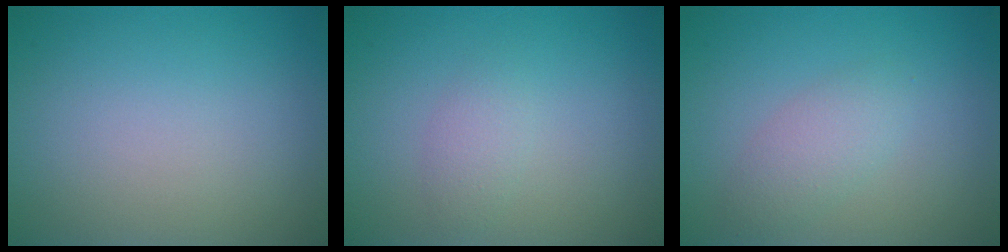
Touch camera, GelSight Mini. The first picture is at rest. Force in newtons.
{"total": 1.4, "press": 1.4, "slide": 0.1}
{"total": 2.2, "press": 2.2, "slide": 0.2}